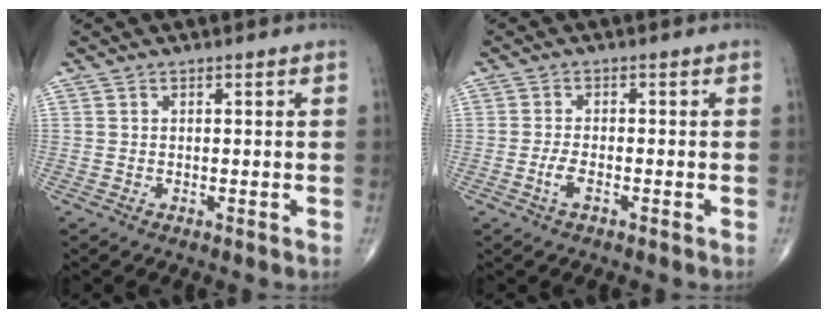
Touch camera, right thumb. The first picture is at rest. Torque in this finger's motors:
{"motor_torque": [-0.53, 0.25, -0.03, 0.20, 0.09]}